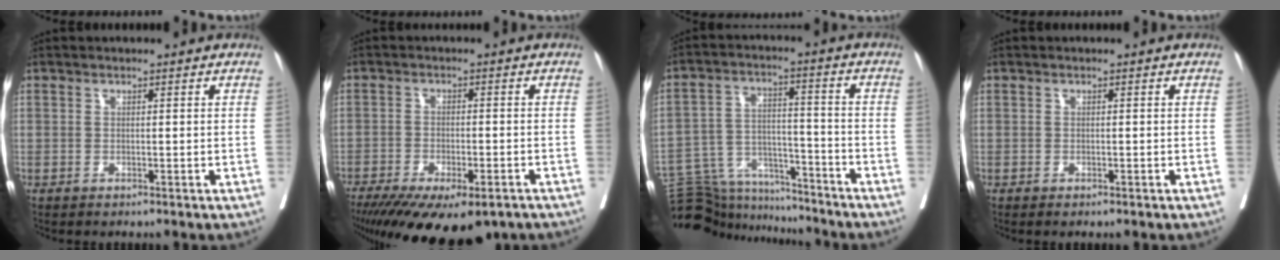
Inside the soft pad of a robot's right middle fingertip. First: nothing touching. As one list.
[{"total": 16.7, "force": [-11.9, 5.3, 10.5], "torque": [-0.179, -0.035, -0.171]}, {"total": 14.7, "force": [-14.1, 3.5, 2.5], "torque": [-0.050, 0.030, -0.223]}, {"total": 0.7, "force": [-0.5, 0.2, 0.4], "torque": [-0.011, -0.003, -0.006]}]